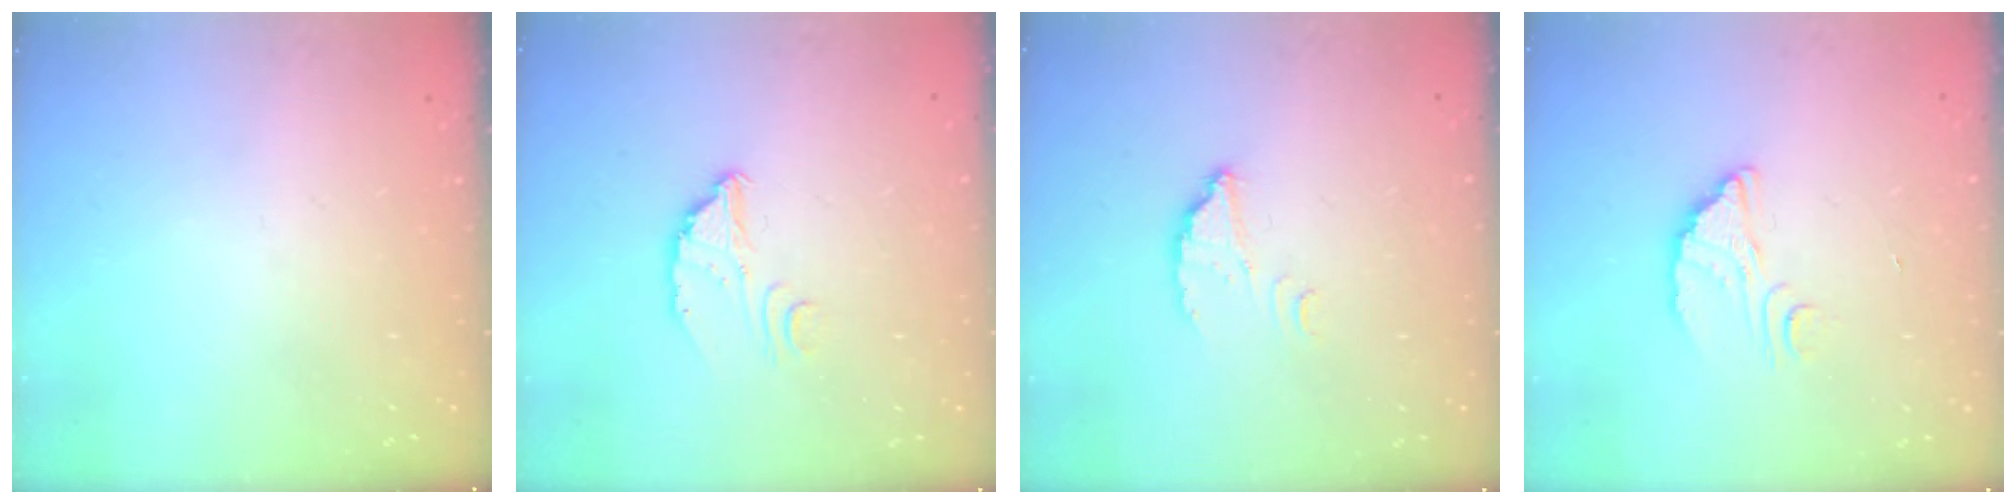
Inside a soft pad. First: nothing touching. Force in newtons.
{"total": 2.9, "press": 2.9, "slide": 0.2}
{"total": 2.6, "press": 2.6, "slide": 0.2}
{"total": 3.1, "press": 3.1, "slide": 0.2}